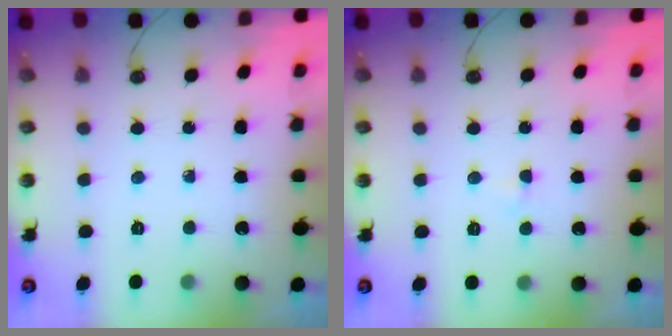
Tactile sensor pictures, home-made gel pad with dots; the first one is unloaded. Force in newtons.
{"total": 1.6, "press": 1.6, "slide": 0.2}